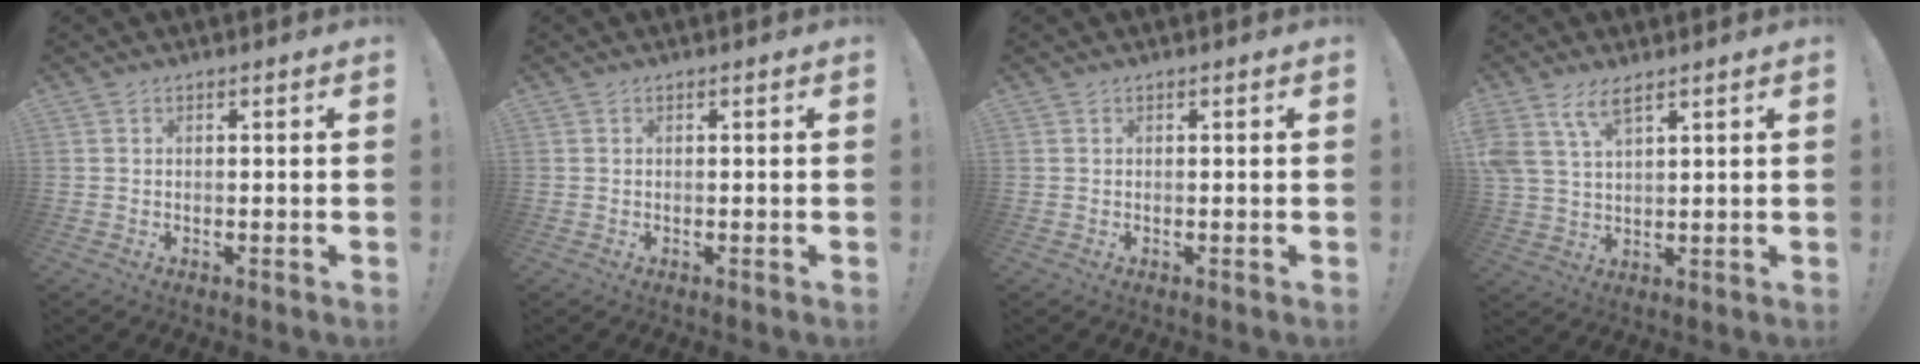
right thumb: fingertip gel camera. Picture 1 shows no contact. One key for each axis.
{"total": 0.0}
{"total": 0.0}
{"total": 7.2, "fx": 4.8, "fy": 2.9, "fz": 4.6, "tx": -0.098, "ty": -0.016, "tz": 0.091}